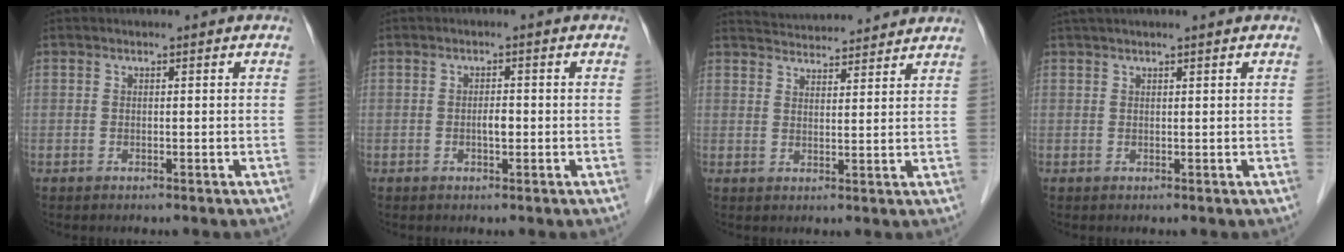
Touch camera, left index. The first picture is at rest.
{"total": 1.6, "force": [-0.6, 0.5, 1.4], "torque": [-0.025, -0.002, -0.010]}
{"total": 10.3, "force": [10.0, 1.0, 2.2], "torque": [-0.039, 0.020, 0.137]}
{"total": 3.7, "force": [3.0, -0.4, 2.1], "torque": [-0.025, 0.030, 0.052]}